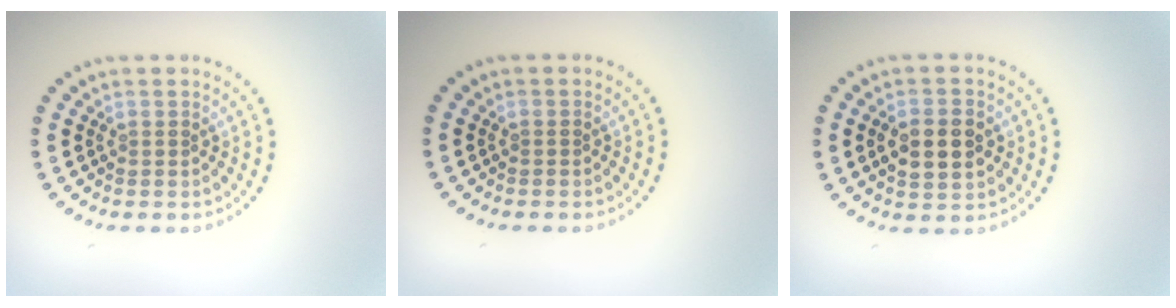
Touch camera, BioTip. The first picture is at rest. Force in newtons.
{"total": 0.0}
{"total": 4.6, "press": 4.6, "slide": 0.3}